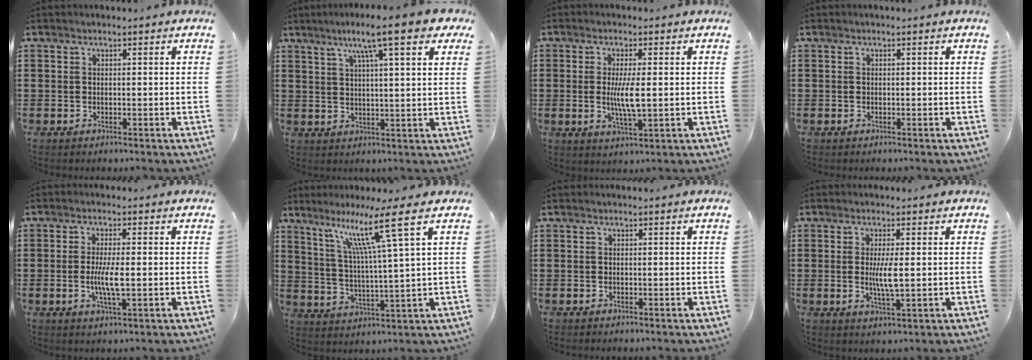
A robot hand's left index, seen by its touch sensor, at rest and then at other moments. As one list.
[{"total": 9.8, "force": [6.3, 0.9, 7.4], "torque": [-0.136, -0.010, 0.101]}, {"total": 5.5, "force": [0.2, 1.1, 5.4], "torque": [-0.113, -0.006, -0.003]}, {"total": 0.0}, {"total": 5.1, "force": [-0.5, 0.9, 5.0], "torque": [-0.102, -0.007, -0.013]}, {"total": 11.2, "force": [6.6, -0.8, 9.0], "torque": [-0.183, -0.019, 0.101]}, {"total": 0.0}, {"total": 4.6, "force": [0.3, 0.7, 4.5], "torque": [-0.091, -0.005, 0.001]}]